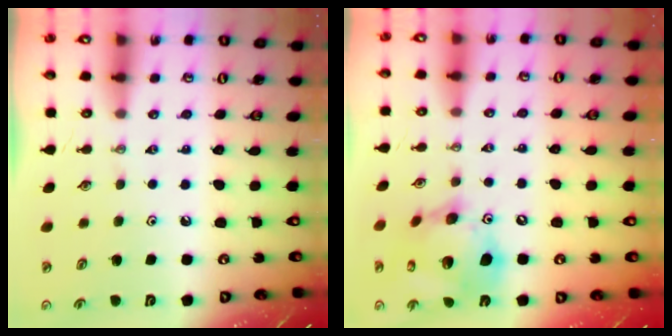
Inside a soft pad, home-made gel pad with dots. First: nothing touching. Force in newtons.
{"total": 17.9, "press": 17.6, "slide": 3.2}